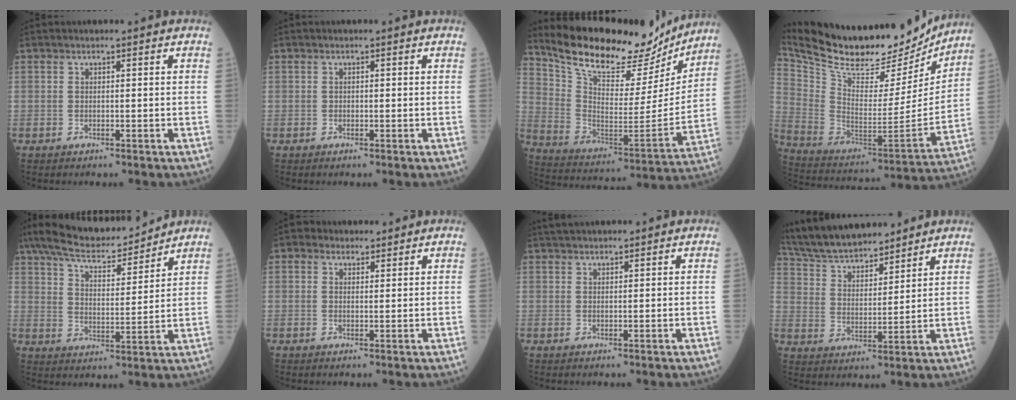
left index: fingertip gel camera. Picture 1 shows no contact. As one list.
[{"total": 0.0}, {"total": 22.7, "force": [20.3, 6.2, 8.0], "torque": [-0.139, -0.024, 0.311]}, {"total": 26.9, "force": [23.6, 7.4, 10.7], "torque": [-0.206, -0.031, 0.362]}, {"total": 14.8, "force": [13.2, 2.6, 6.3], "torque": [-0.106, 0.015, 0.219]}, {"total": 2.5, "force": [1.9, 1.5, 0.4], "torque": [0.001, 0.014, 0.028]}, {"total": 4.3, "force": [3.9, 0.6, 1.7], "torque": [-0.015, 0.037, 0.064]}, {"total": 16.4, "force": [14.7, 3.9, 6.0], "torque": [-0.111, 0.031, 0.262]}]